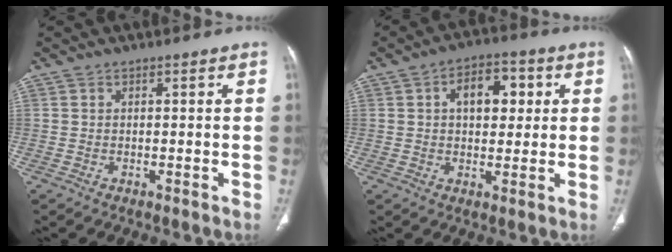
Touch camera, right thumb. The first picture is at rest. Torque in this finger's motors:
{"motor_torque": [0.05, 0.50, 0.79, -0.66, -0.03]}